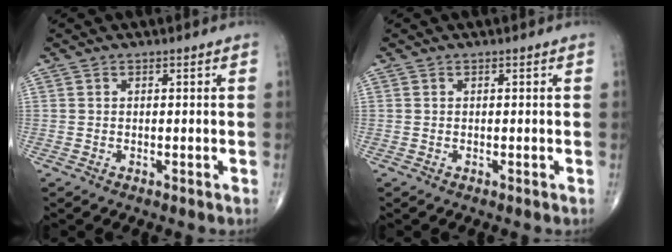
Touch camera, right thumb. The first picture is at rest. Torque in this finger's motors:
{"motor_torque": [0.07, 0.06, -0.08, -0.03, 0.01]}